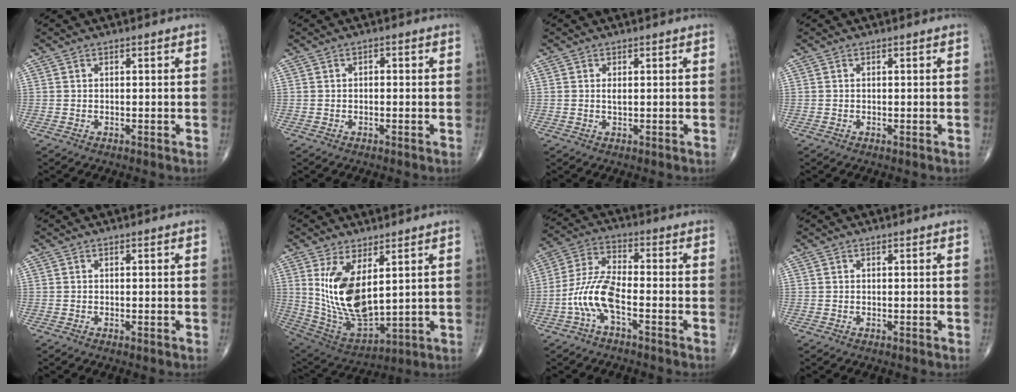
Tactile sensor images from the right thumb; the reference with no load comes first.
{"total": 0.9, "force": [0.0, 0.6, 0.7], "torque": [-0.005, 0.002, -0.005]}
{"total": 0.9, "force": [0.2, 0.4, 0.9], "torque": [-0.017, -0.002, 0.004]}
{"total": 0.0}
{"total": 0.0}
{"total": 15.2, "force": [3.9, 7.2, 12.8], "torque": [-0.238, -0.028, 0.101]}
{"total": 8.9, "force": [-3.5, 2.9, 7.7], "torque": [-0.175, 0.032, -0.073]}
{"total": 0.0}